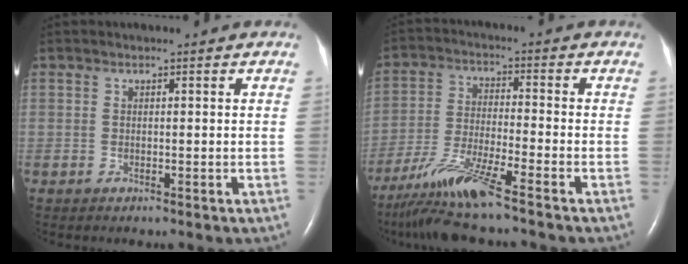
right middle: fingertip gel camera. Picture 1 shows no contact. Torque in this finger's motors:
{"motor_torque": [1.09, -1.05, 0.22, 0.07]}